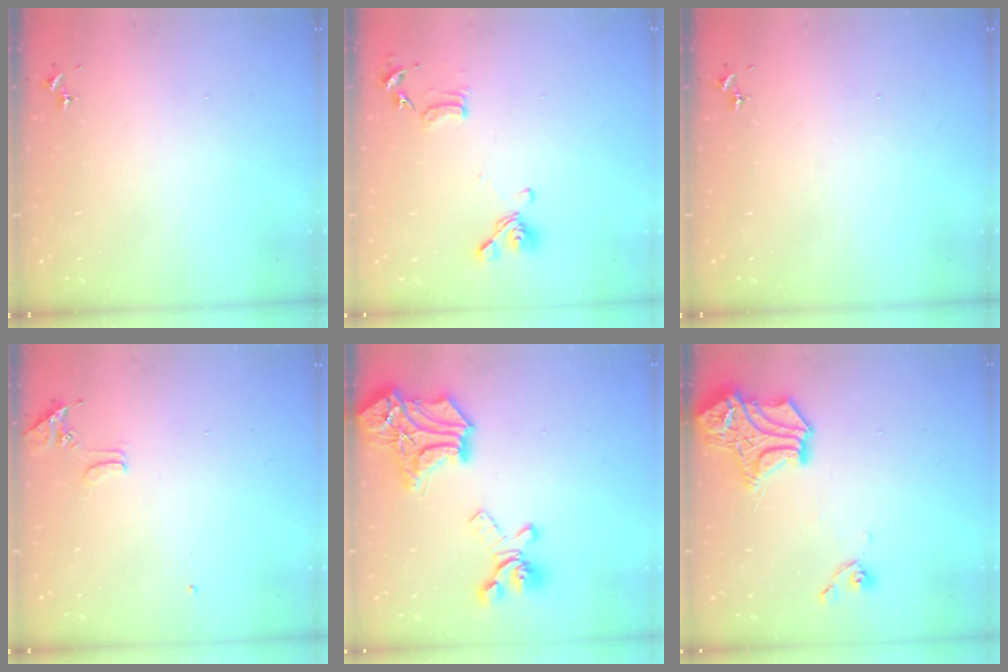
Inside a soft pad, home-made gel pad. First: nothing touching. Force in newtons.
{"total": 12.9, "press": 12.8, "slide": 1.9}
{"total": 0.0}
{"total": 8.0, "press": 7.9, "slide": 0.7}
{"total": 24.6, "press": 24.6, "slide": 0.7}
{"total": 17.1, "press": 17.0, "slide": 1.5}